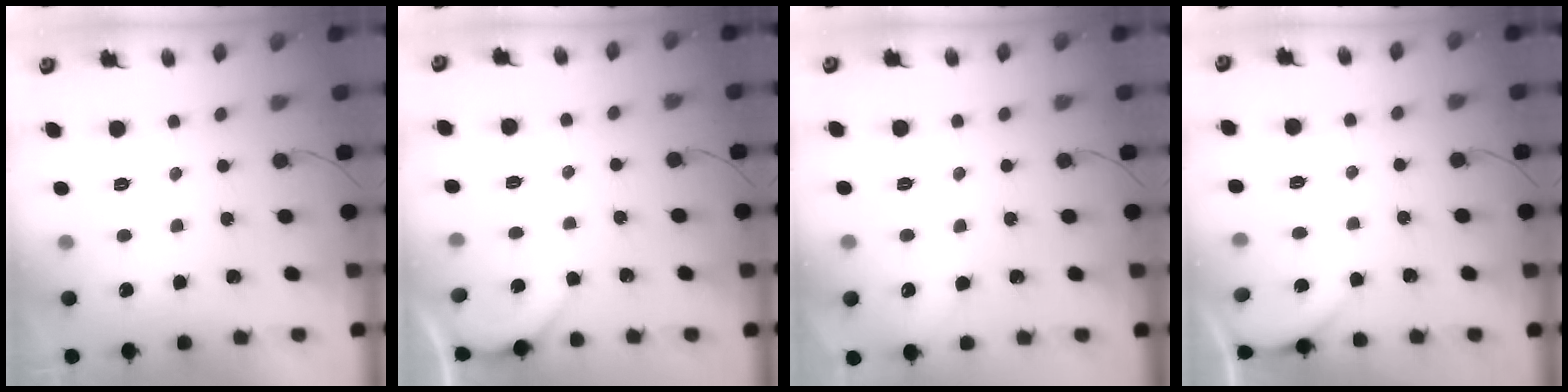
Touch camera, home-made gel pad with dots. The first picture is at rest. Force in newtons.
{"total": 1.6, "press": 1.6, "slide": 0.3}
{"total": 2.2, "press": 2.2, "slide": 0.3}
{"total": 2.4, "press": 2.4, "slide": 0.3}